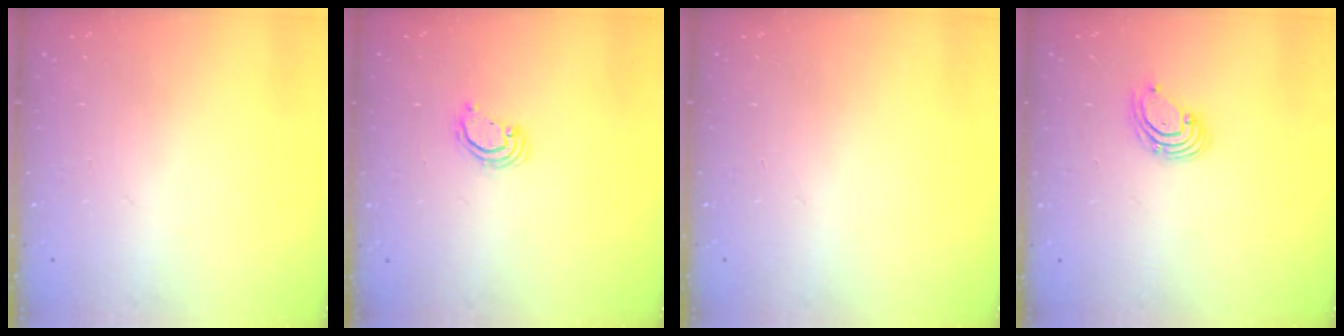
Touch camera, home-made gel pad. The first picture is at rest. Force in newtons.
{"total": 2.2, "press": 2.2, "slide": 0.1}
{"total": 0.0}
{"total": 2.6, "press": 2.6, "slide": 0.1}